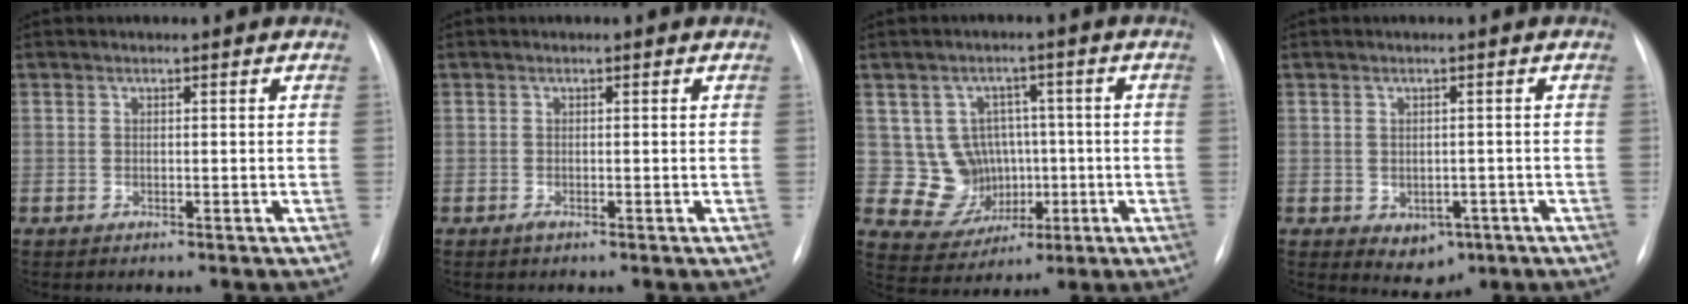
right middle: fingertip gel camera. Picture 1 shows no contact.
{"total": 0.5, "force": [-0.3, 0.1, 0.4], "torque": [-0.008, -0.001, -0.006]}
{"total": 8.4, "force": [0.2, 8.1, 2.0], "torque": [-0.030, 0.031, 0.022]}
{"total": 3.9, "force": [-1.3, 2.9, 2.2], "torque": [-0.025, 0.001, -0.002]}